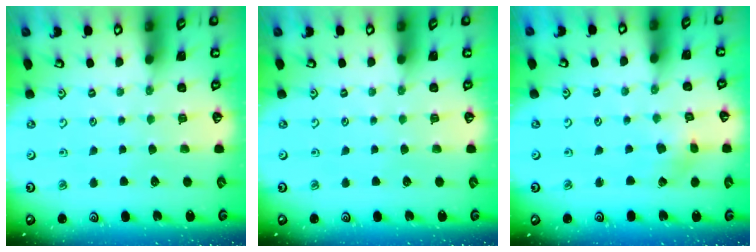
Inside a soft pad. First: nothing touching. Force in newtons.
{"total": 0.0}
{"total": 2.1, "press": 2.1, "slide": 0.3}